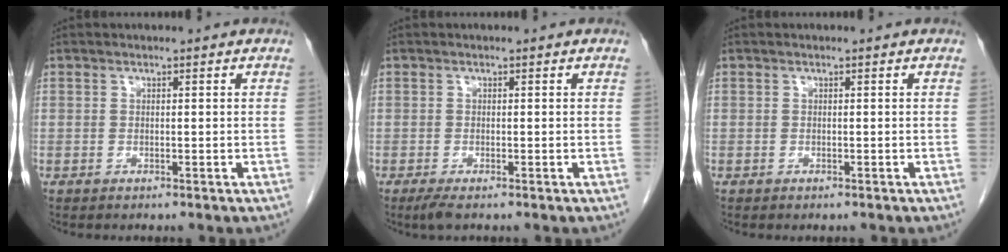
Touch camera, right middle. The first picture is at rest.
{"total": 1.7, "force": [-1.1, 0.2, 1.2], "torque": [-0.029, -0.007, -0.021]}
{"total": 0.0}